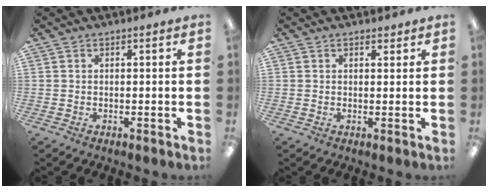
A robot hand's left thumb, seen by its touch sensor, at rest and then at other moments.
{"total": 1.2, "force": [0.9, 0.8, 0.2], "torque": [0.003, -0.002, 0.015]}